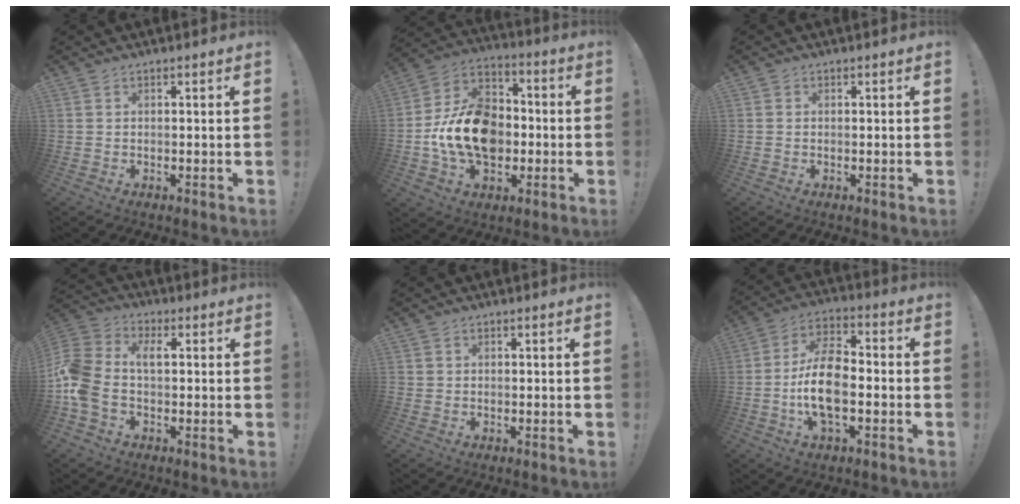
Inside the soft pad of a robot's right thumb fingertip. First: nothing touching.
{"total": 19.5, "force": [-3.3, 14.2, 12.9], "torque": [-0.219, 0.034, -0.046]}
{"total": 0.8, "force": [0.0, 0.7, 0.1], "torque": [-0.008, 0.005, 0.001]}
{"total": 11.3, "force": [-0.7, 8.0, 8.0], "torque": [-0.183, 0.015, -0.011]}
{"total": 1.0, "force": [0.0, 1.0, 0.1], "torque": [-0.010, 0.005, 0.001]}
{"total": 13.7, "force": [-3.1, 7.0, 11.3], "torque": [-0.238, 0.008, -0.061]}